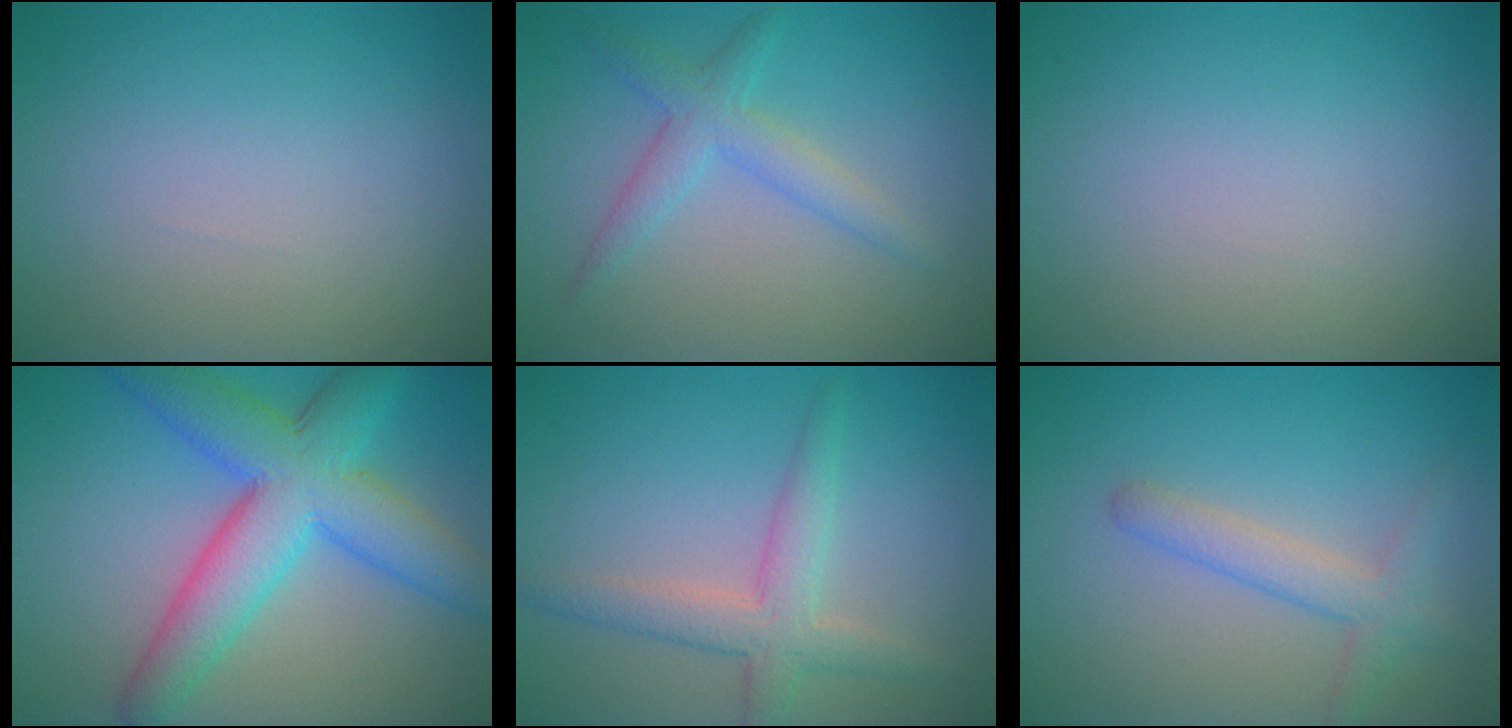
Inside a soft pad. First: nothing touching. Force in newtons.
{"total": 2.8, "press": 2.8, "slide": 0.1}
{"total": 0.0}
{"total": 8.9, "press": 8.9, "slide": 0.2}
{"total": 3.6, "press": 3.6, "slide": 0.1}
{"total": 2.8, "press": 2.8, "slide": 0.1}